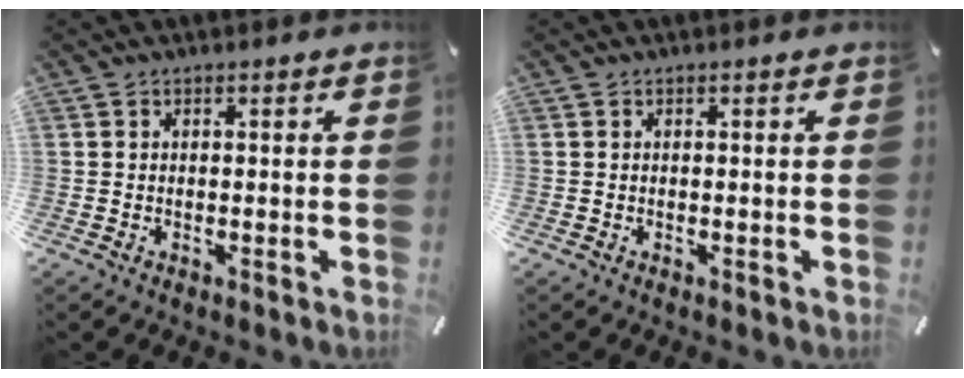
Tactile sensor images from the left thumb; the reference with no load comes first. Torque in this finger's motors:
{"motor_torque": [0.00, 0.00, 0.00, 0.00, 0.00]}